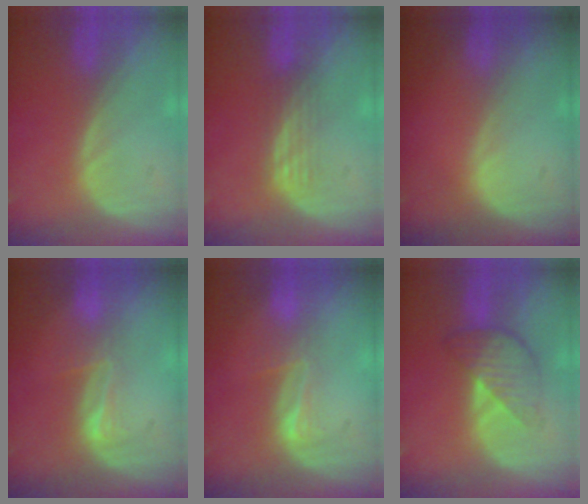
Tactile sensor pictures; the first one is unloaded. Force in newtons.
{"total": 2.9, "press": 2.5, "slide": 1.5}
{"total": 0.0}
{"total": 2.7, "press": 2.3, "slide": 1.5}
{"total": 2.7, "press": 2.3, "slide": 1.5}
{"total": 5.5, "press": 5.4, "slide": 0.4}